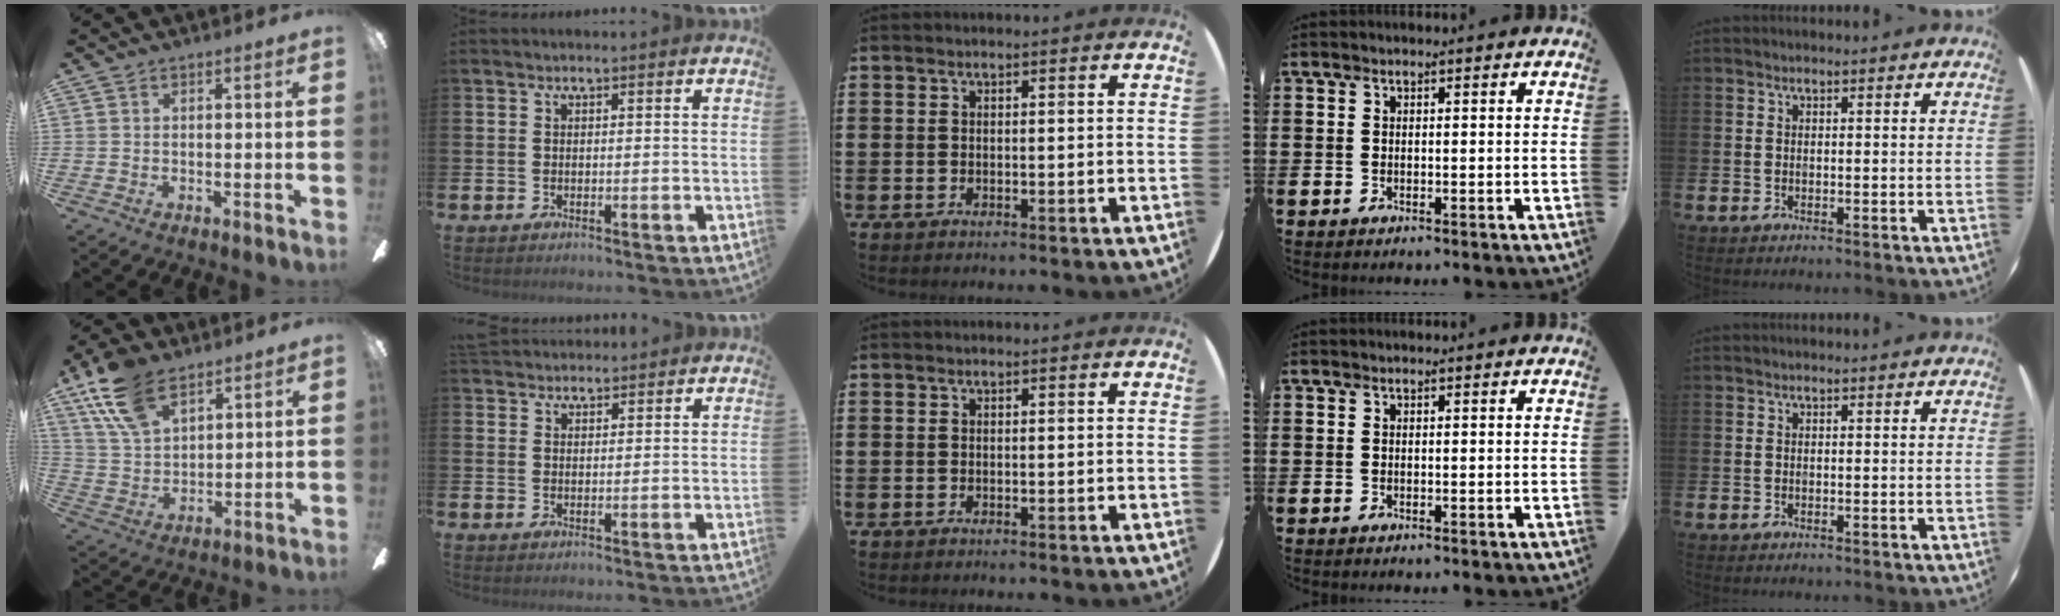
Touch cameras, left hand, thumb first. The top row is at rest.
{"thumb": {"total": 14.8, "force": [9.6, 7.6, 8.3], "torque": [-0.182, -0.024, 0.182]}, "index": {"total": 2.6, "force": [2.5, 0.7, -0.1], "torque": [-0.003, -0.008, 0.047]}}